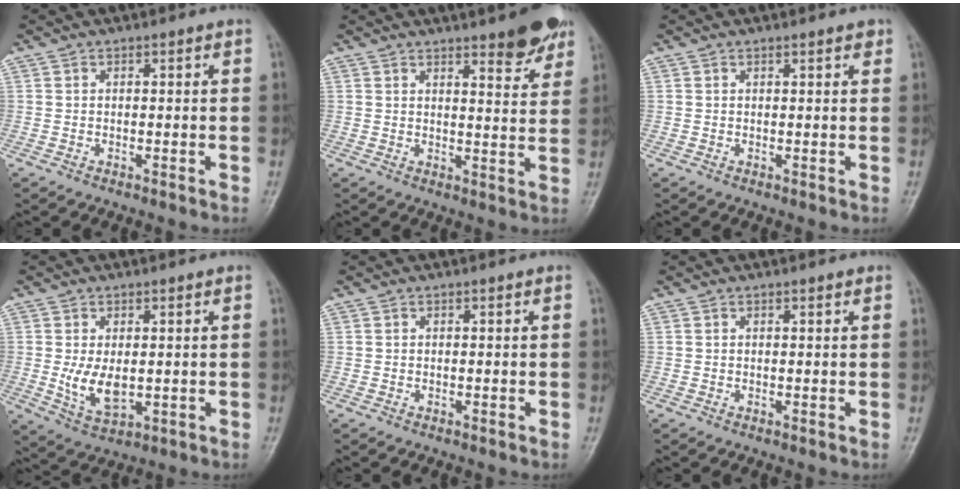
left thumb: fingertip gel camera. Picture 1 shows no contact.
{"total": 7.9, "force": [5.5, 2.1, 5.3], "torque": [-0.049, -0.035, 0.070]}
{"total": 1.1, "force": [0.8, 0.3, 0.7], "torque": [-0.009, -0.003, 0.010]}
{"total": 6.3, "force": [0.1, 3.5, 5.2], "torque": [-0.090, -0.017, 0.015]}
{"total": 0.0}
{"total": 0.6, "force": [0.5, 0.1, 0.4], "torque": [-0.007, -0.002, 0.006]}